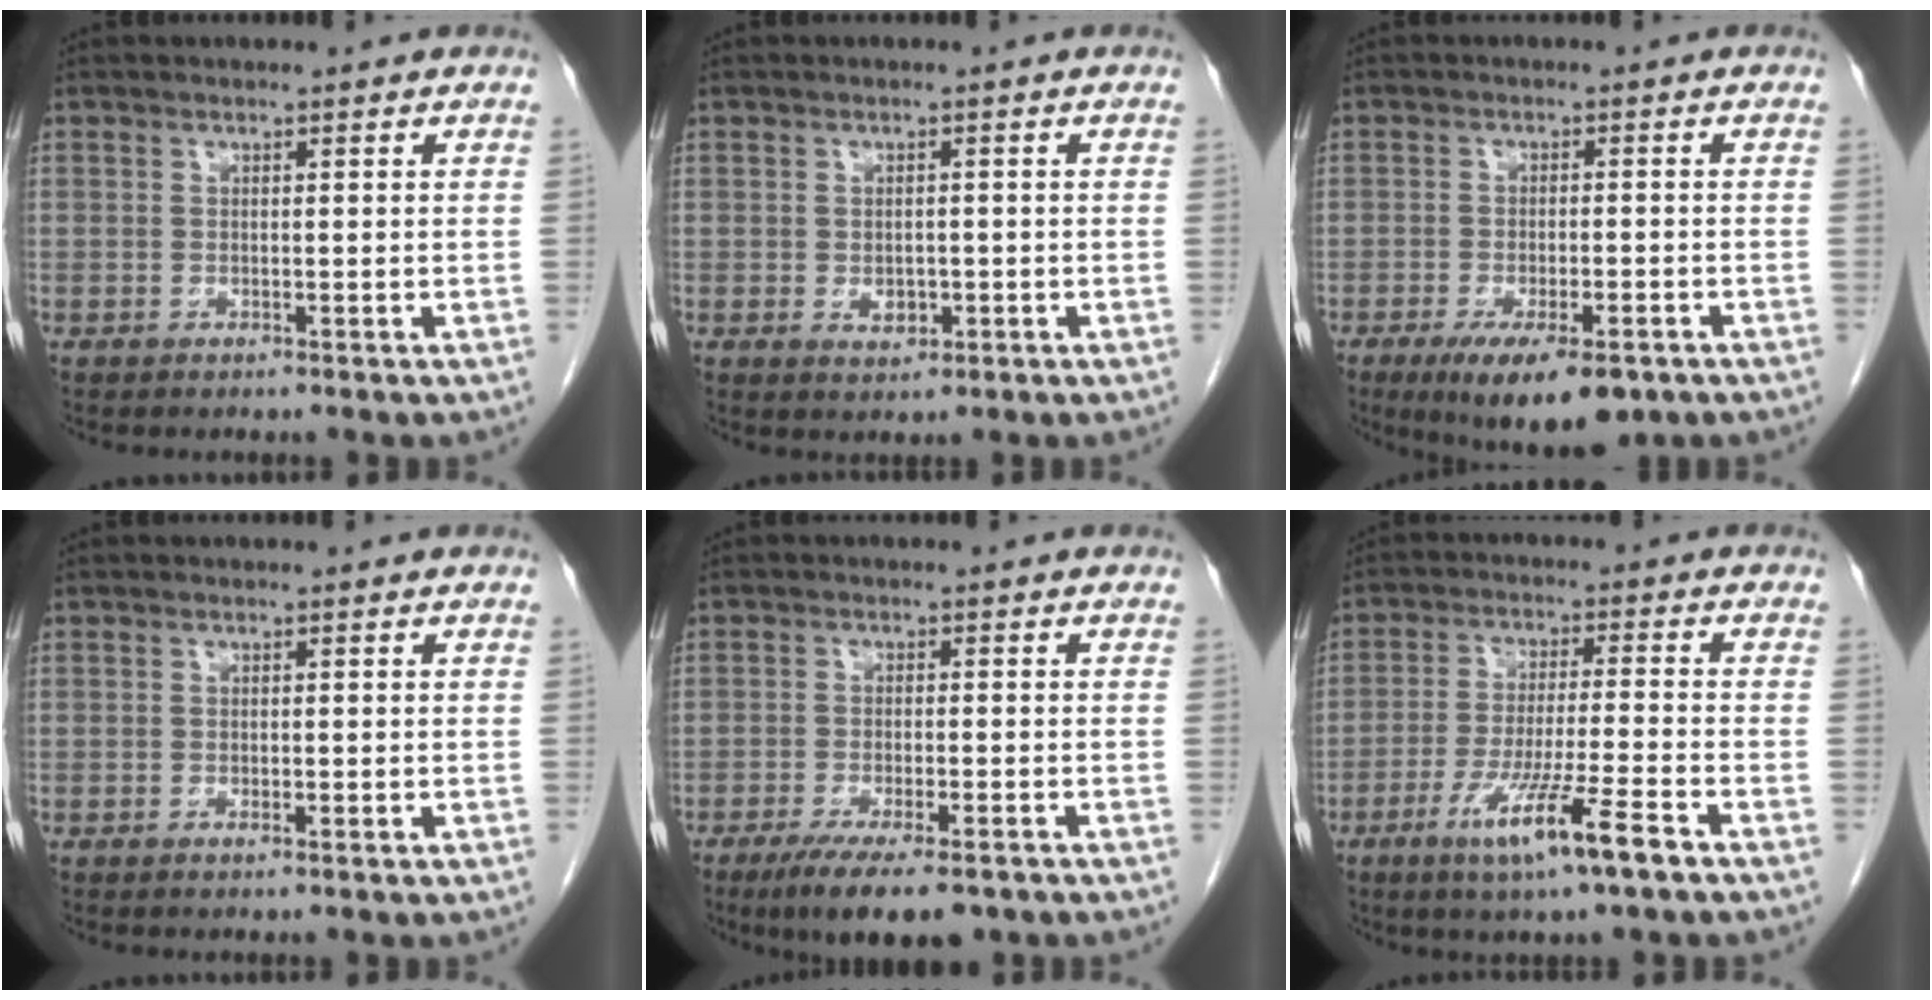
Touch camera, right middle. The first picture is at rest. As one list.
[{"total": 2.3, "force": [-0.6, 1.6, 1.5], "torque": [-0.023, 0.002, -0.002]}, {"total": 10.6, "force": [-6.9, 3.2, 7.5], "torque": [-0.117, -0.016, -0.103]}, {"total": 0.7, "force": [-0.3, 0.2, 0.6], "torque": [-0.013, 0.000, -0.004]}, {"total": 9.9, "force": [-7.1, 2.2, 6.6], "torque": [-0.100, -0.018, -0.109]}, {"total": 9.9, "force": [-5.6, -0.4, 8.1], "torque": [-0.151, -0.023, -0.100]}]